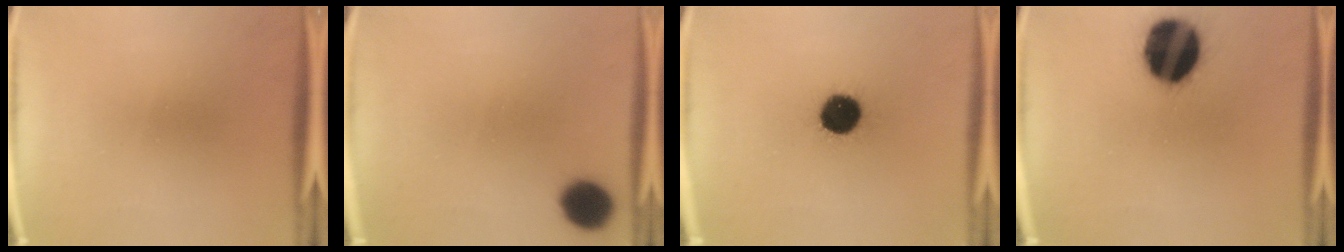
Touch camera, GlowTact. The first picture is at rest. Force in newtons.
{"total": 9.3}
{"total": 12.5}
{"total": 19.8}